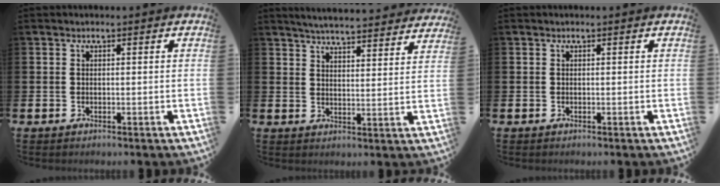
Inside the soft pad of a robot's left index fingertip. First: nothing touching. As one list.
[{"total": 5.3, "force": [5.3, 0.1, 0.7], "torque": [-0.028, -0.037, 0.092]}, {"total": 0.0}]